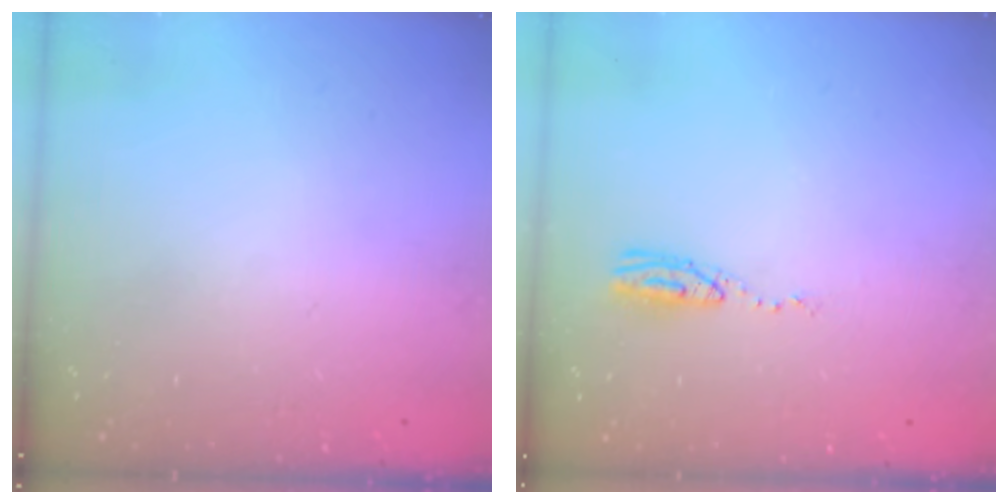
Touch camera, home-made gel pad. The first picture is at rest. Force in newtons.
{"total": 5.0, "press": 4.7, "slide": 1.5}